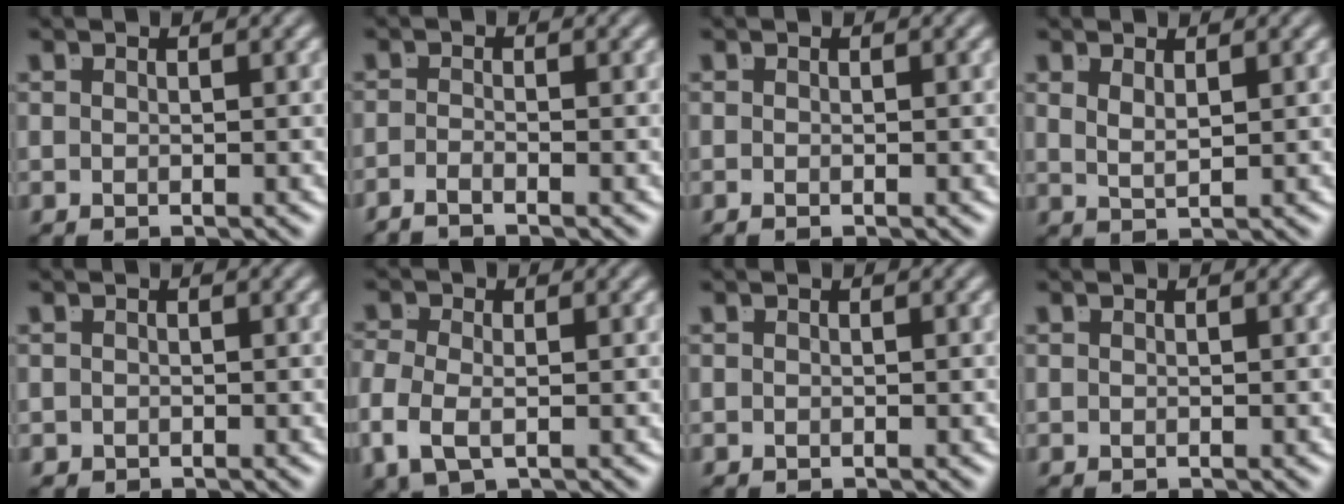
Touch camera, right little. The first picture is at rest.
{"total": 1.9, "force": [-1.7, -0.6, 0.5], "torque": [-0.009, -0.010, -0.029]}
{"total": 0.5, "force": [-0.5, -0.1, 0.1], "torque": [0.000, -0.003, -0.006]}
{"total": 1.5, "force": [0.9, 0.0, 1.2], "torque": [-0.028, -0.013, 0.028]}
{"total": 0.6, "force": [-0.6, 0.2, 0.0], "torque": [-0.005, -0.014, -0.001]}
{"total": 3.1, "force": [-1.1, 1.8, 2.3], "torque": [-0.065, -0.024, -0.004]}
{"total": 0.0}
{"total": 0.0}